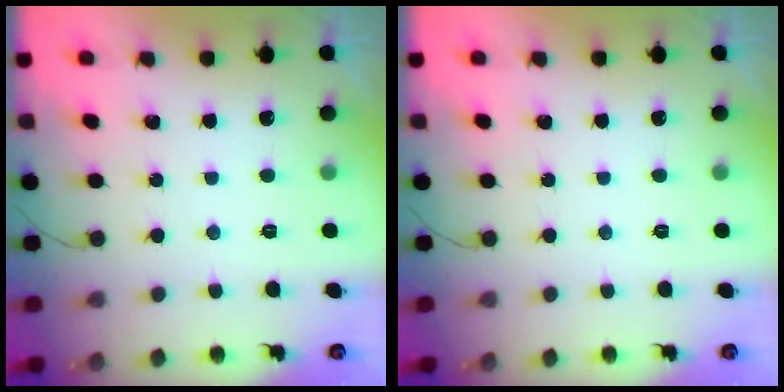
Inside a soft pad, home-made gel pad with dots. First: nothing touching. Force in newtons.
{"total": 0.0}